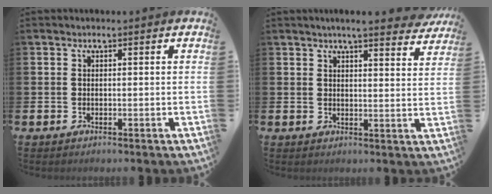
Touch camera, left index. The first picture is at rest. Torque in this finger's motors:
{"motor_torque": [1.04, -1.09, 0.57, 0.03]}